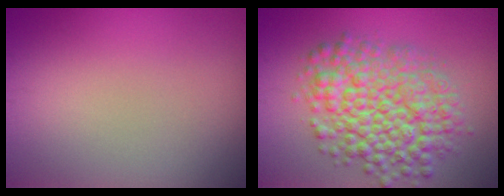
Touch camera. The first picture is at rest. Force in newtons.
{"total": 8.0, "press": 8.0, "slide": 0.2}